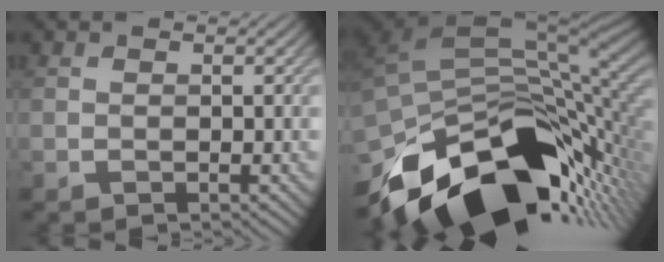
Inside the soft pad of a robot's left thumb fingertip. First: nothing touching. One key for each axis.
{"total": 17.6, "fx": -9.2, "fy": 9.2, "fz": 11.7, "tx": -0.221, "ty": -0.028, "tz": -0.146}